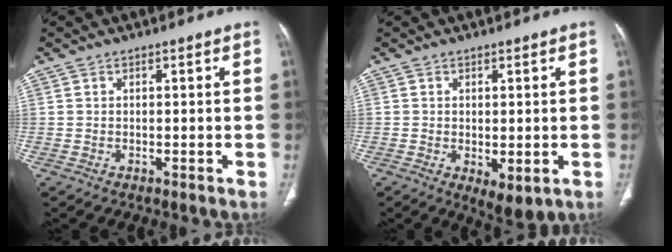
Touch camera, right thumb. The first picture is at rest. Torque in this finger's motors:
{"motor_torque": [-0.13, 0.29, -0.10, -0.24, 0.03]}